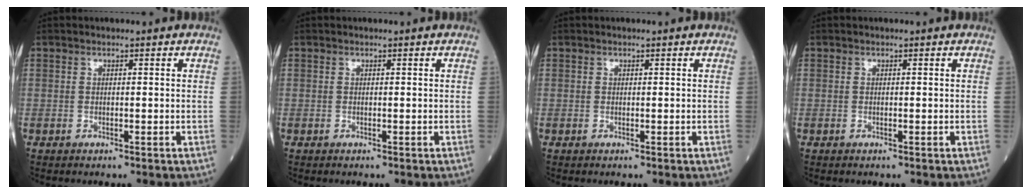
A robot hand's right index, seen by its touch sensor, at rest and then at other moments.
{"total": 0.0}
{"total": 0.0}
{"total": 0.0}